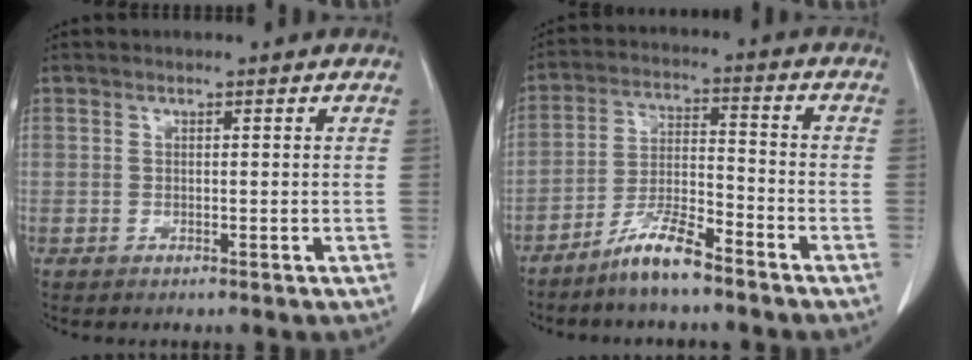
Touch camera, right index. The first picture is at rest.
{"total": 7.7, "force": [-6.0, 0.9, 4.6], "torque": [-0.094, -0.007, -0.118]}